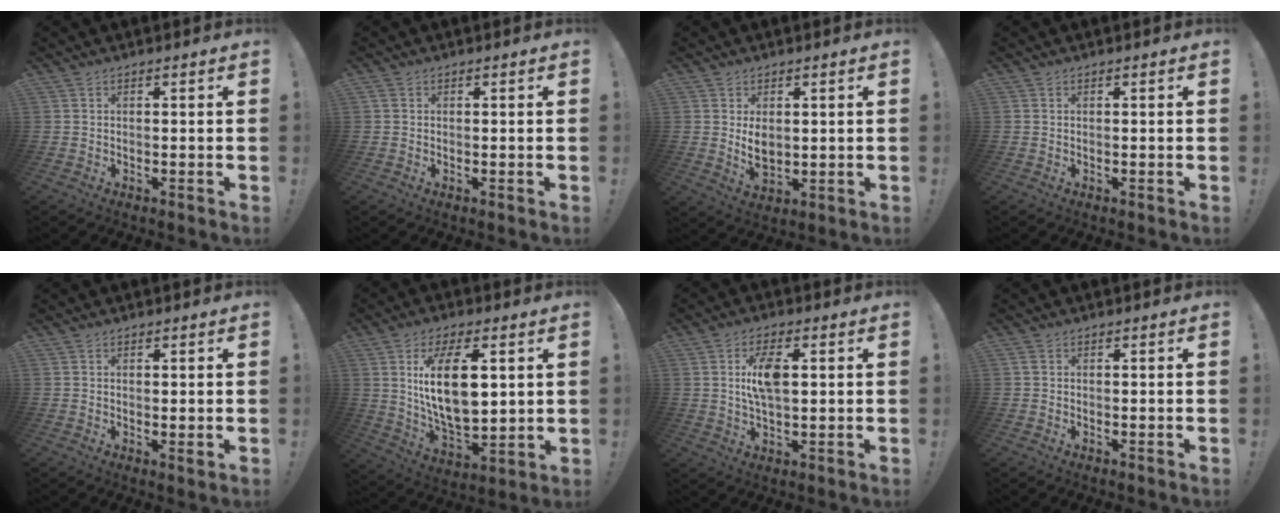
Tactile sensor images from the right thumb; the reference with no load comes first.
{"total": 0.6, "force": [0.0, 0.6, 0.1], "torque": [-0.002, 0.001, 0.001]}
{"total": 5.6, "force": [0.9, 3.6, 4.2], "torque": [-0.052, -0.009, 0.014]}
{"total": 0.0}
{"total": 1.3, "force": [0.6, 0.2, 1.1], "torque": [-0.010, -0.005, 0.009]}
{"total": 17.8, "force": [4.6, 8.4, 15.0], "torque": [-0.276, -0.019, 0.068]}
{"total": 8.8, "force": [1.6, 4.3, 7.4], "torque": [-0.120, 0.000, 0.023]}
{"total": 0.7, "force": [0.1, 0.6, 0.3], "torque": [-0.006, 0.003, 0.001]}